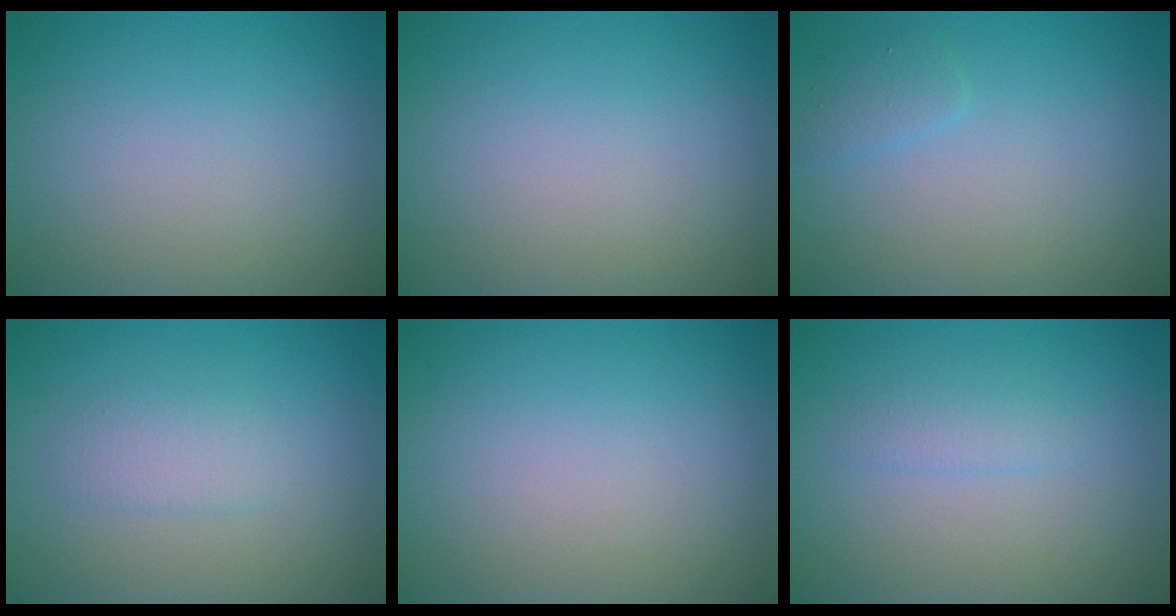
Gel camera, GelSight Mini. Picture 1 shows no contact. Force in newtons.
{"total": 0.0}
{"total": 1.1, "press": 1.1, "slide": 0.1}
{"total": 1.7, "press": 1.7, "slide": 0.1}
{"total": 0.0}
{"total": 1.2, "press": 1.2, "slide": 0.1}